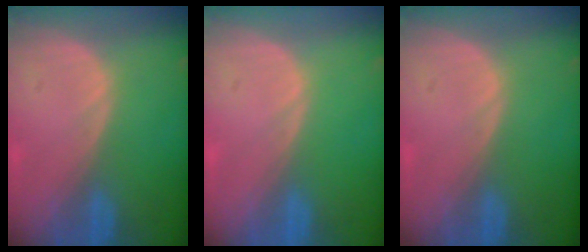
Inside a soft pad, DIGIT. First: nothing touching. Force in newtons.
{"total": 0.0}
{"total": 0.0}